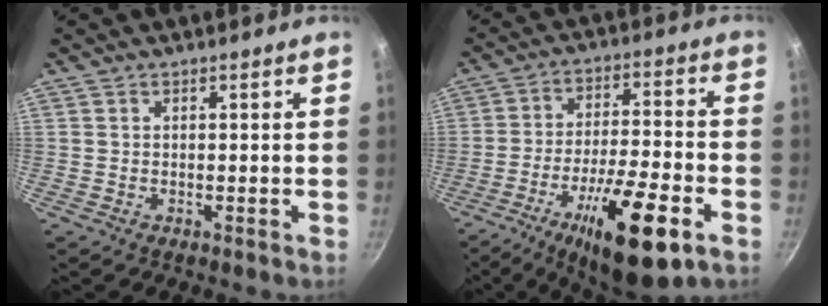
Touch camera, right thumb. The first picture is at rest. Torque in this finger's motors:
{"motor_torque": [2.70, 2.22, 1.32, -1.45, 0.48]}